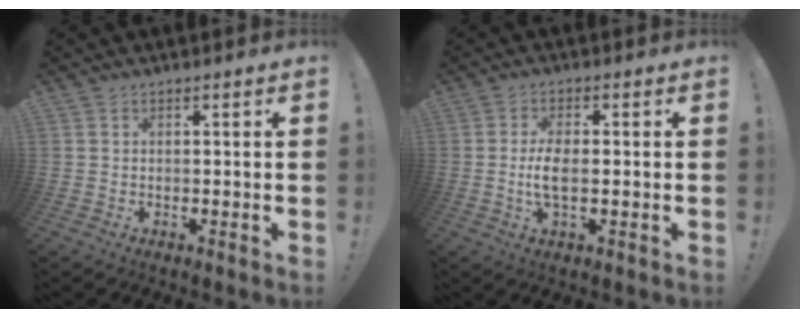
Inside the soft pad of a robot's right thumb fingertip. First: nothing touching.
{"total": 6.3, "force": [-0.5, 2.4, 5.8], "torque": [-0.114, -0.006, -0.011]}